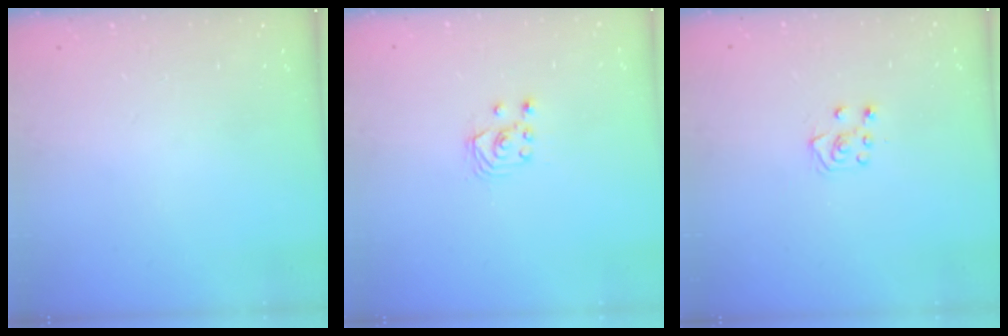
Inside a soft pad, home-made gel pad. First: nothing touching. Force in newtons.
{"total": 2.5, "press": 2.5, "slide": 0.3}
{"total": 5.8, "press": 5.8, "slide": 0.8}